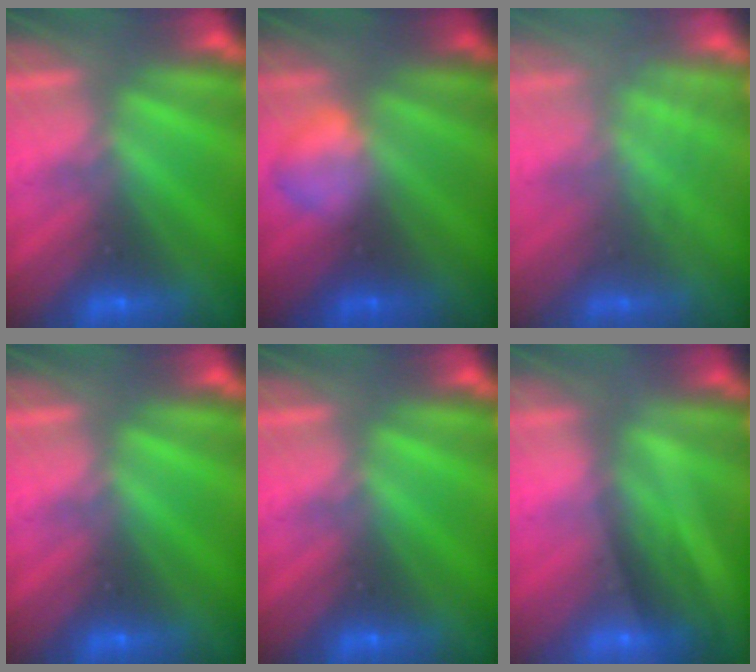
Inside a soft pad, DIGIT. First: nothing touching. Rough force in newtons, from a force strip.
{"total": 2.3}
{"total": 3.2}
{"total": 0.0}
{"total": 0.0}
{"total": 2.0}